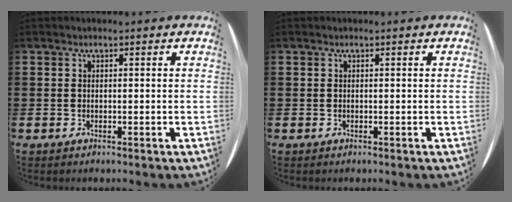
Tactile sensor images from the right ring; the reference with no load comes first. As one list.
[{"total": 0.0}]